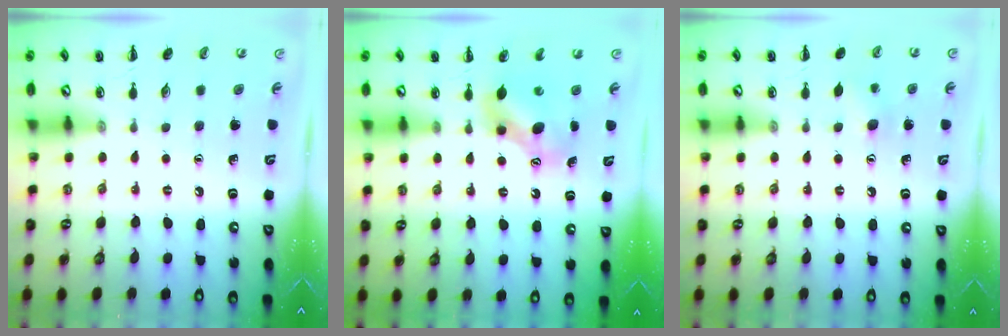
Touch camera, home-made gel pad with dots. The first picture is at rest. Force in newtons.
{"total": 7.7, "press": 7.7, "slide": 0.6}
{"total": 6.0, "press": 5.8, "slide": 1.6}